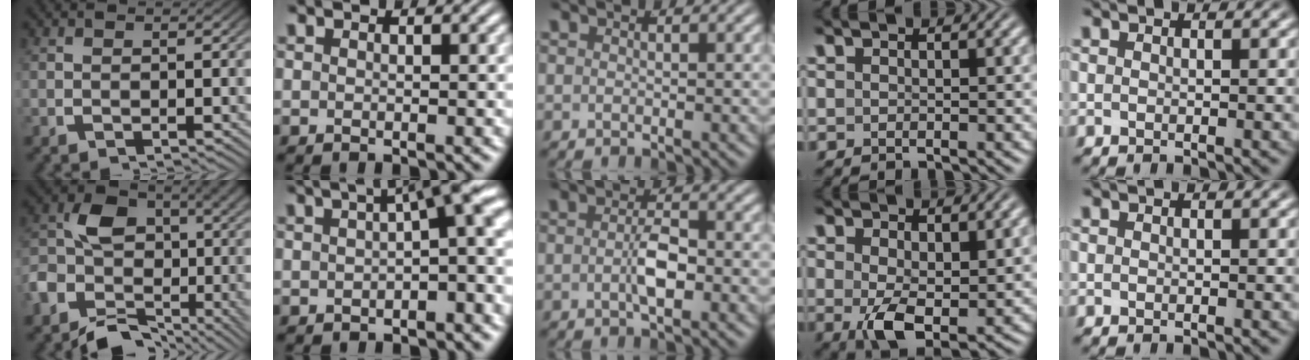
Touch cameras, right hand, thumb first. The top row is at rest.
{"thumb": {"total": 8.0, "force": [-2.7, 5.4, 5.2], "torque": [-0.090, -0.016, -0.050]}, "index": {"total": 6.1, "force": [1.2, 2.1, 5.6], "torque": [-0.065, 0.017, 0.014]}, "middle": {"total": 2.4, "force": [-0.9, 0.5, 2.2], "torque": [-0.042, -0.007, -0.013]}, "ring": {"total": 4.8, "force": [-1.2, 2.3, 4.1], "torque": [-0.076, -0.038, 0.000]}}